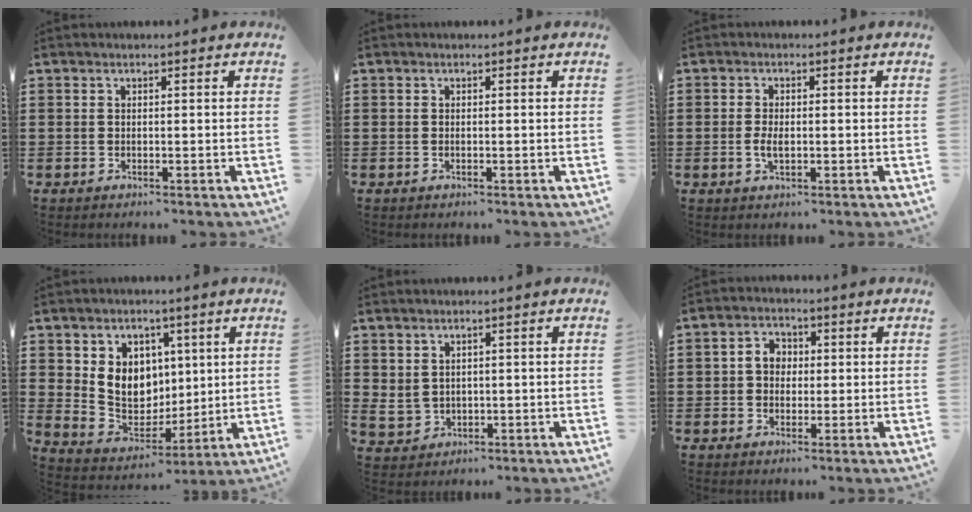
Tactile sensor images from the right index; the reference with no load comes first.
{"total": 0.0}
{"total": 2.6, "force": [-0.3, 1.2, 2.3], "torque": [-0.050, -0.002, -0.008]}
{"total": 8.3, "force": [2.6, 7.4, 2.6], "torque": [-0.070, -0.005, 0.054]}
{"total": 2.5, "force": [1.4, 1.9, 0.9], "torque": [-0.034, 0.004, 0.025]}
{"total": 3.8, "force": [0.1, 3.1, 2.2], "torque": [-0.052, 0.014, -0.002]}